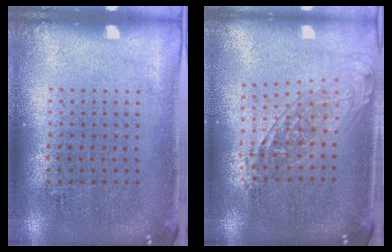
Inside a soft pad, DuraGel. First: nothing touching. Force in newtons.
{"total": 1.5, "press": 1.3, "slide": 0.9}